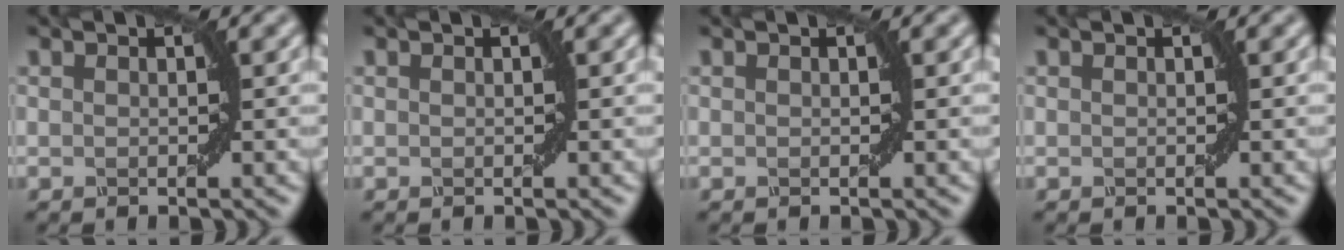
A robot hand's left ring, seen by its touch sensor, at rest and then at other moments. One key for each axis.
{"total": 0.0}
{"total": 0.0}
{"total": 0.0}